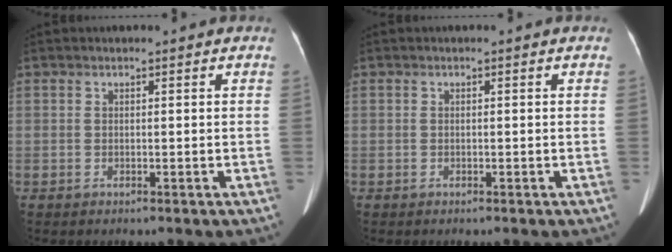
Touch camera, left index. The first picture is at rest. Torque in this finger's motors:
{"motor_torque": [0.09, -0.06, 0.00, 0.01]}